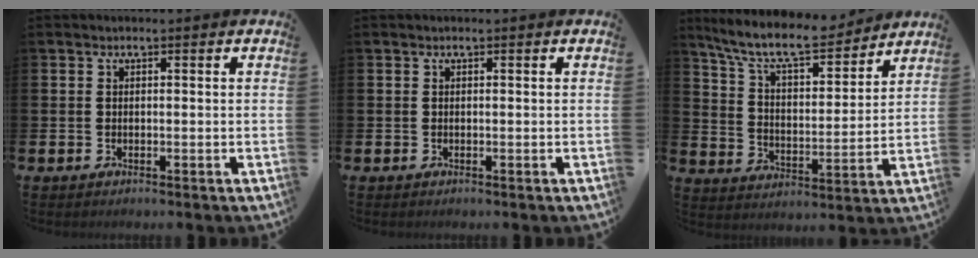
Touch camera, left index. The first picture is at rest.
{"total": 0.0}
{"total": 10.0, "force": [9.0, 2.1, 3.8], "torque": [-0.109, -0.053, 0.158]}